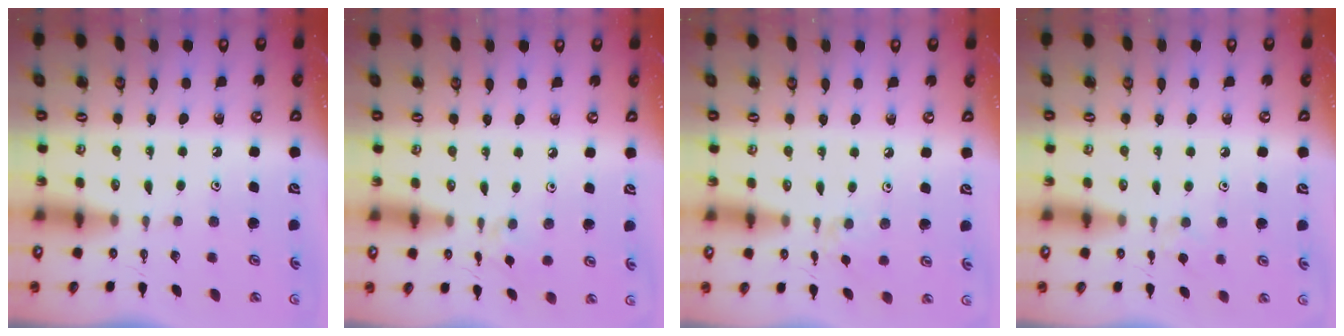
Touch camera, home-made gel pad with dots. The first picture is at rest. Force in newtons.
{"total": 2.3, "press": 2.3, "slide": 0.4}
{"total": 3.3, "press": 3.3, "slide": 0.7}
{"total": 3.3, "press": 3.3, "slide": 0.7}